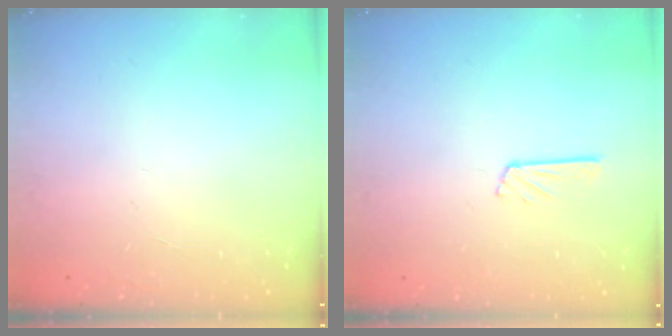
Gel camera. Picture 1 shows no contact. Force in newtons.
{"total": 5.1, "press": 5.0, "slide": 0.5}